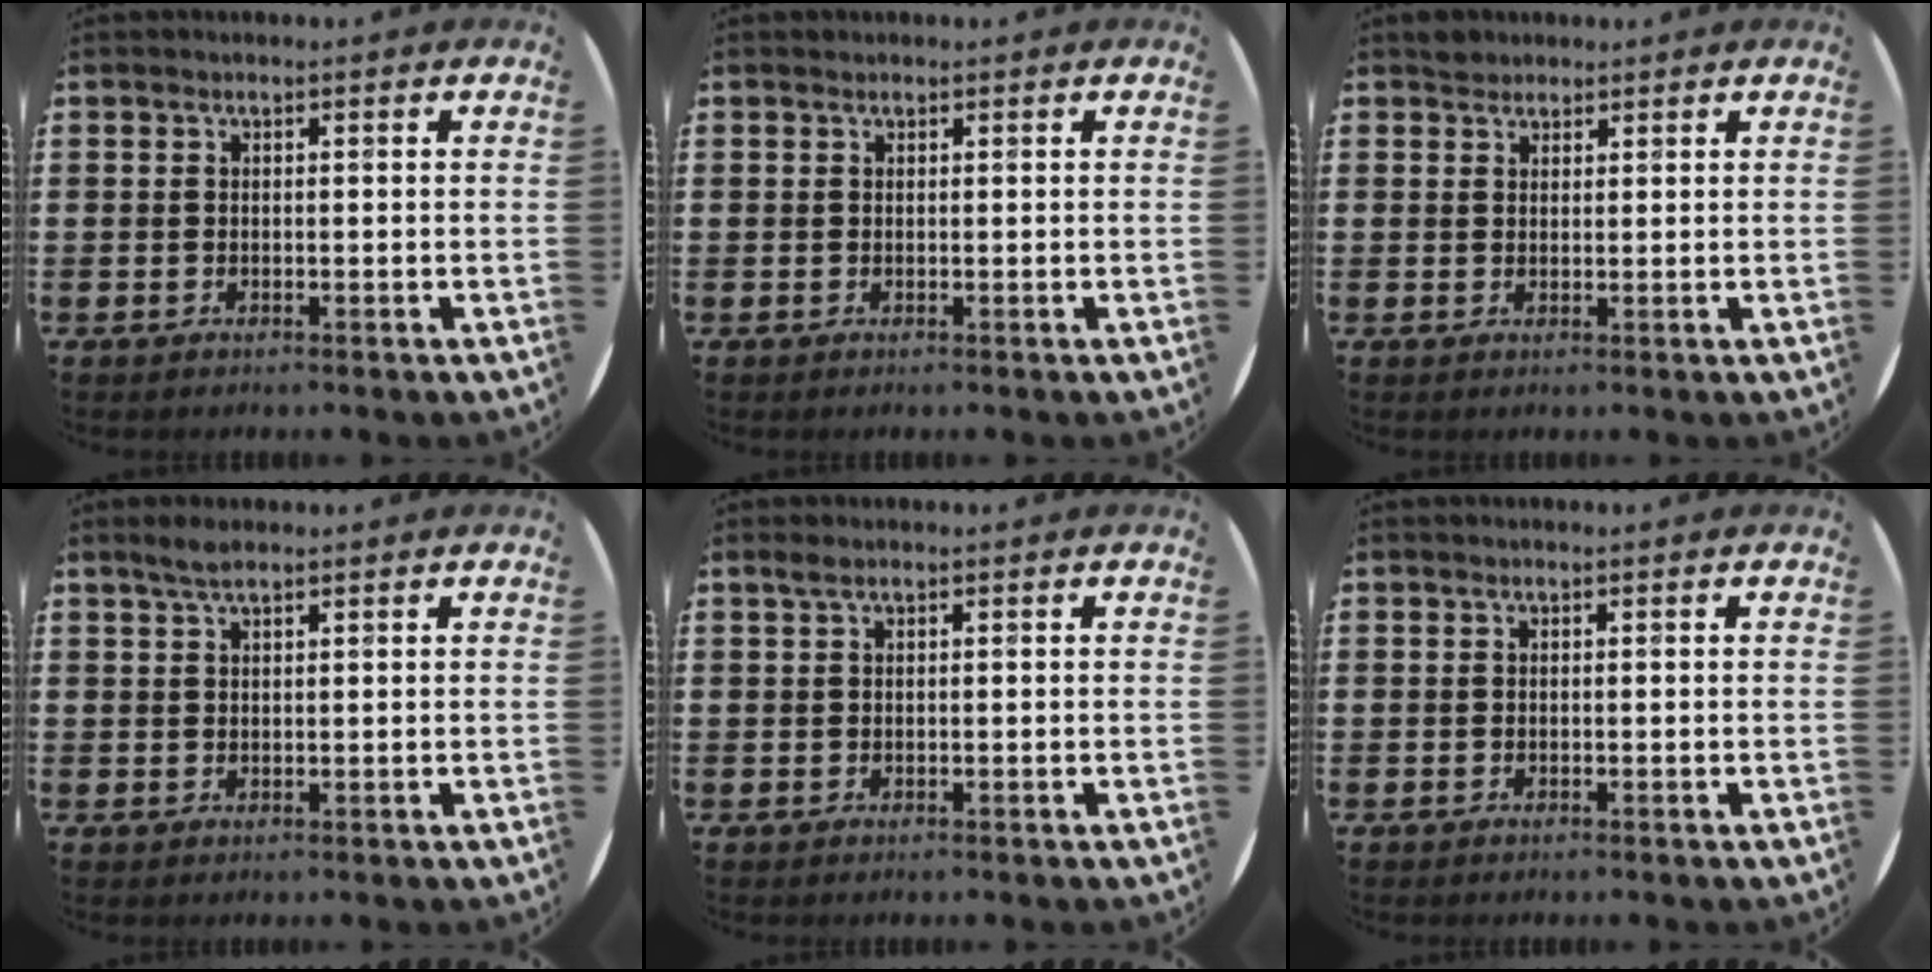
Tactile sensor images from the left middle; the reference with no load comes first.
{"total": 0.0}
{"total": 1.7, "force": [1.6, 0.7, -0.2], "torque": [0.009, 0.002, 0.030]}
{"total": 2.0, "force": [1.6, 0.4, 1.1], "torque": [-0.023, 0.005, 0.029]}
{"total": 0.7, "force": [0.4, 0.1, 0.5], "torque": [-0.010, 0.003, 0.006]}
{"total": 0.0}